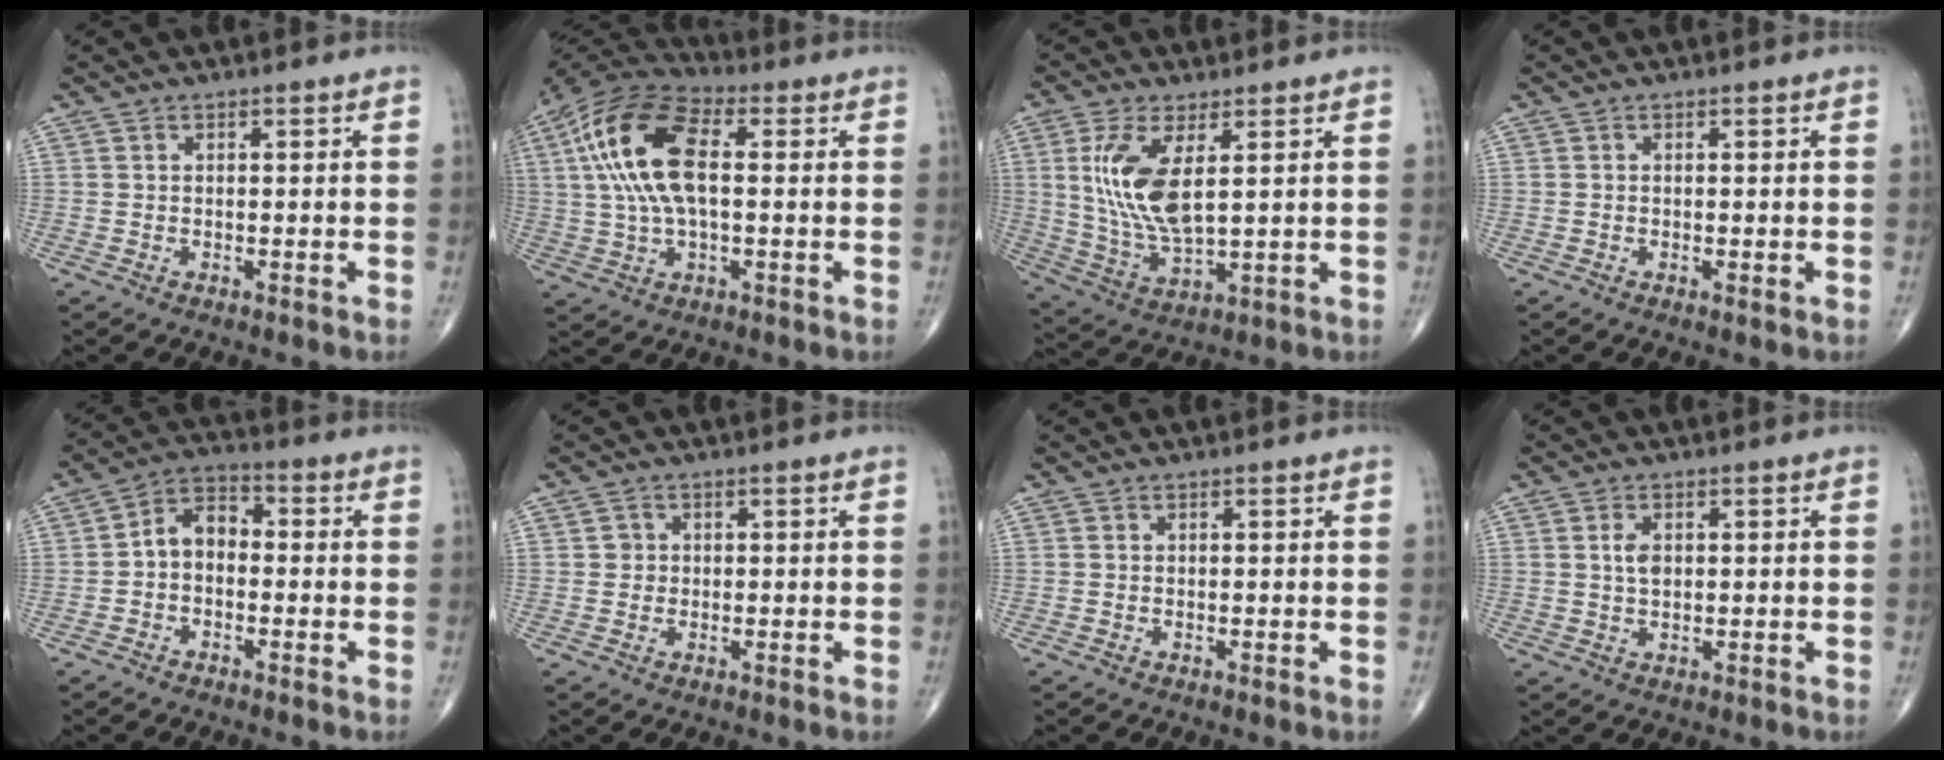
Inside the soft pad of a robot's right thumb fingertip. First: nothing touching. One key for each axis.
{"total": 16.6, "fx": 2.5, "fy": 8.0, "fz": 14.4, "tx": -0.294, "ty": 0.026, "tz": 0.039}
{"total": 12.2, "fx": 3.1, "fy": 4.8, "fz": 10.8, "tx": -0.227, "ty": -0.019, "tz": 0.071}
{"total": 0.5, "fx": -0.1, "fy": 0.2, "fz": 0.5, "tx": -0.013, "ty": -0.004, "tz": -0.002}
{"total": 6.6, "fx": -0.7, "fy": 4.6, "fz": 4.6, "tx": -0.063, "ty": 0.027, "tz": -0.030}
{"total": 1.6, "fx": 0.1, "fy": 1.6, "fz": 0.4, "tx": 0.003, "ty": 0.003, "tz": 0.001}
{"total": 0.0}
{"total": 2.8, "fx": 0.5, "fy": 1.7, "fz": 2.1, "tx": -0.033, "ty": -0.003, "tz": 0.009}